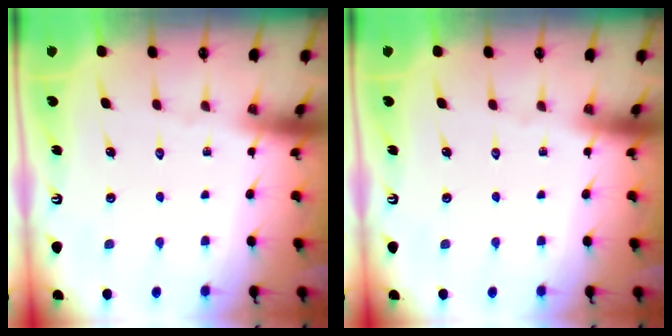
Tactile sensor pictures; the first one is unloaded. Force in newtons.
{"total": 0.0}